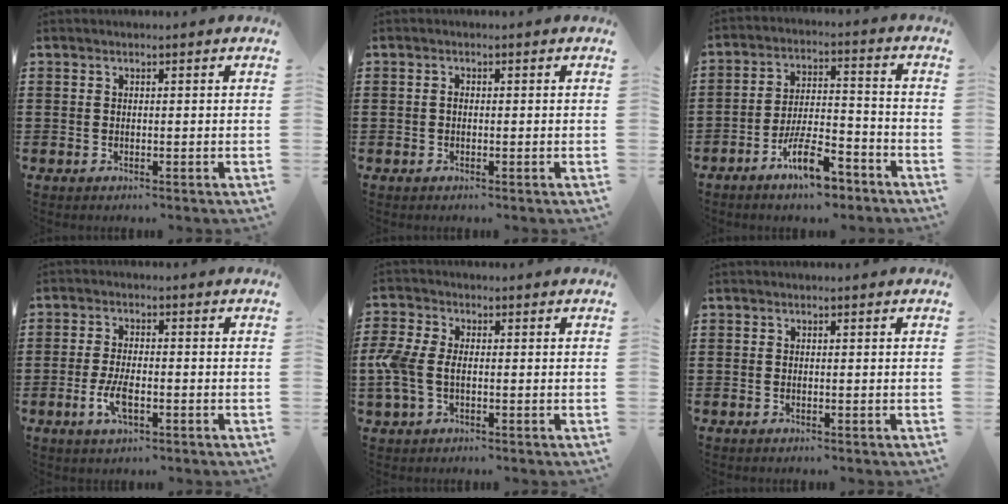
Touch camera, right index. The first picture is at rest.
{"total": 0.8, "force": [-0.2, 0.4, 0.6], "torque": [-0.014, -0.001, -0.003]}
{"total": 9.2, "force": [-5.8, 2.8, 6.5], "torque": [-0.120, 0.015, -0.104]}
{"total": 4.9, "force": [-1.7, 1.9, 4.2], "torque": [-0.092, -0.002, -0.034]}
{"total": 4.8, "force": [-0.9, 2.9, 3.7], "torque": [-0.114, -0.009, -0.028]}
{"total": 0.0}